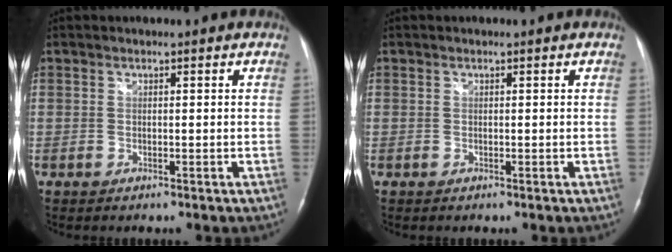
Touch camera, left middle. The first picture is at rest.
{"total": 0.0}